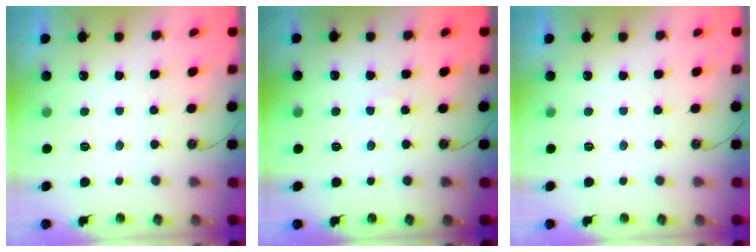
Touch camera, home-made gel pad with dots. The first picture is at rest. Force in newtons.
{"total": 1.2, "press": 1.1, "slide": 0.2}
{"total": 0.0}